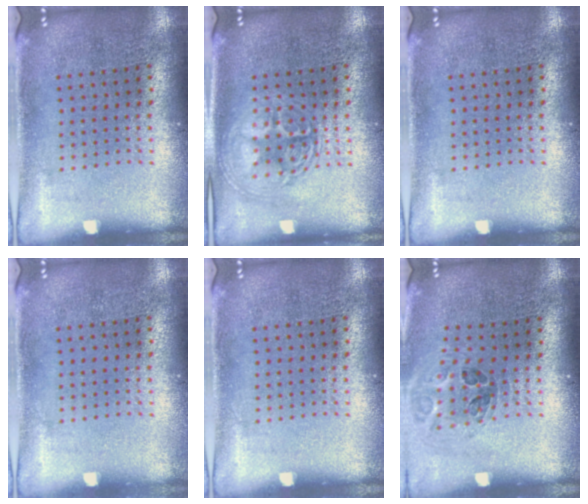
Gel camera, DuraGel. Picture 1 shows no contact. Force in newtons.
{"total": 2.9, "press": 2.9, "slide": 0.4}
{"total": 0.0}
{"total": 0.0}
{"total": 0.0}
{"total": 1.0, "press": 1.0, "slide": 0.3}